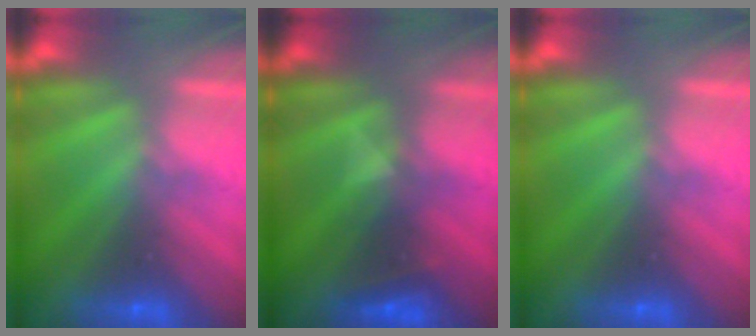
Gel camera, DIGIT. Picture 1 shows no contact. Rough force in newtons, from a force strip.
{"total": 2.9}
{"total": 0.0}